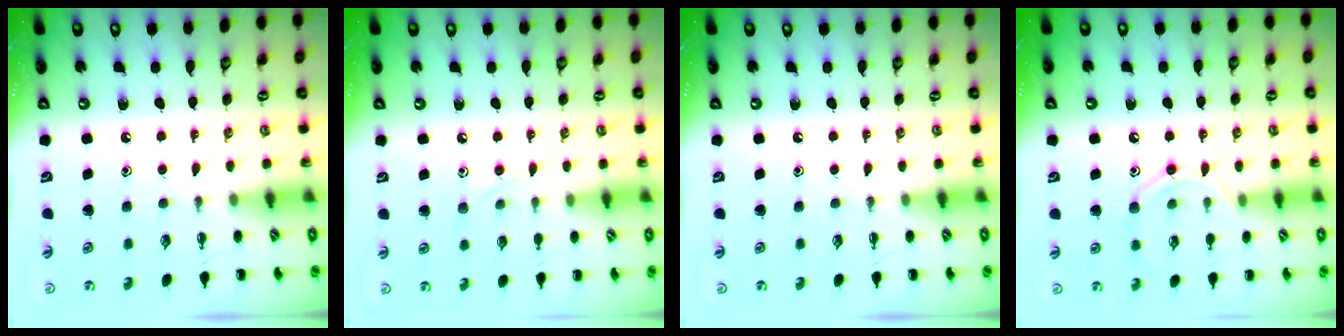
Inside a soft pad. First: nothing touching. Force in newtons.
{"total": 5.6, "press": 5.3, "slide": 1.7}
{"total": 0.0}
{"total": 8.9, "press": 8.9, "slide": 1.1}